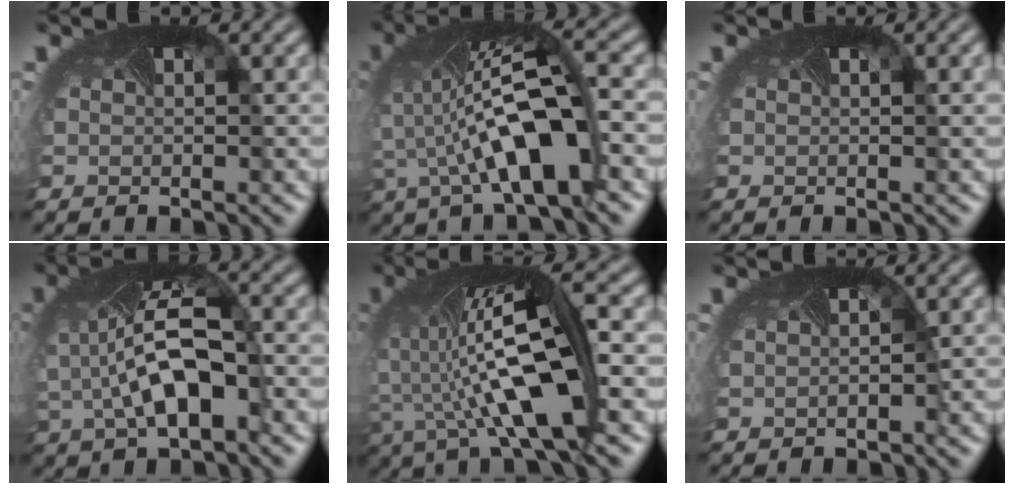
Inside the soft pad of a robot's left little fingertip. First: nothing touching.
{"total": 7.4, "force": [-1.7, 2.2, 6.8], "torque": [-0.153, -0.001, -0.027]}
{"total": 0.8, "force": [0.3, 0.2, 0.8], "torque": [-0.009, 0.000, 0.000]}
{"total": 6.2, "force": [-0.9, 3.0, 5.3], "torque": [-0.129, -0.005, -0.010]}
{"total": 9.4, "force": [-1.0, 2.2, 9.0], "torque": [-0.173, -0.013, -0.019]}
{"total": 1.2, "force": [0.2, 0.7, 1.0], "torque": [-0.003, 0.008, -0.011]}